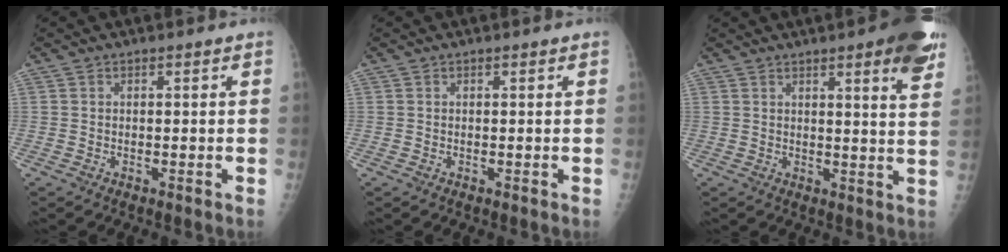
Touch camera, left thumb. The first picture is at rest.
{"total": 0.0}
{"total": 11.3, "force": [6.6, 2.0, 8.9], "torque": [-0.092, -0.027, 0.071]}